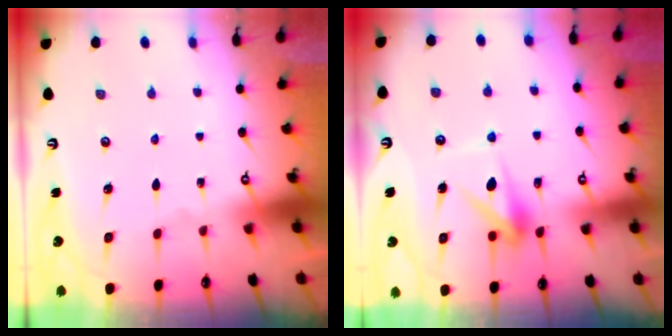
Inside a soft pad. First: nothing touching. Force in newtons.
{"total": 9.6, "press": 9.6, "slide": 0.5}